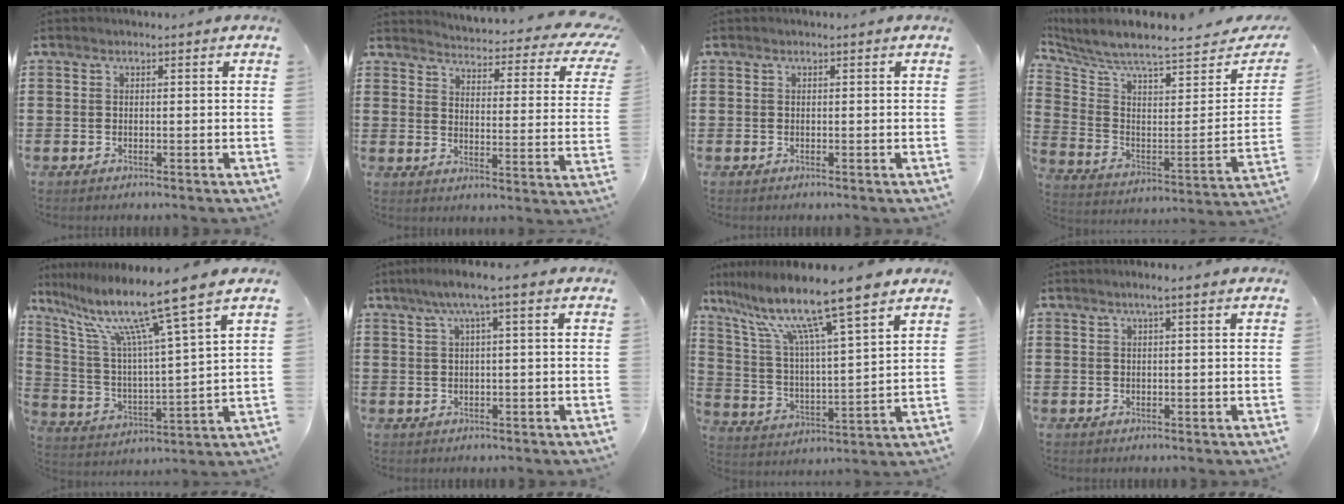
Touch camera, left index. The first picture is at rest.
{"total": 3.5, "force": [3.2, 0.1, 1.6], "torque": [-0.033, -0.038, 0.042]}
{"total": 0.0}
{"total": 5.8, "force": [5.3, 0.4, 2.5], "torque": [-0.080, -0.060, 0.086]}
{"total": 12.9, "force": [9.6, -0.2, 8.7], "torque": [-0.193, -0.052, 0.150]}
{"total": 3.5, "force": [1.2, -0.3, 3.3], "torque": [-0.065, 0.000, 0.017]}
{"total": 12.2, "force": [9.5, 0.2, 7.7], "torque": [-0.182, -0.051, 0.156]}
{"total": 1.5, "force": [0.8, 0.0, 1.3], "torque": [-0.024, 0.000, 0.014]}